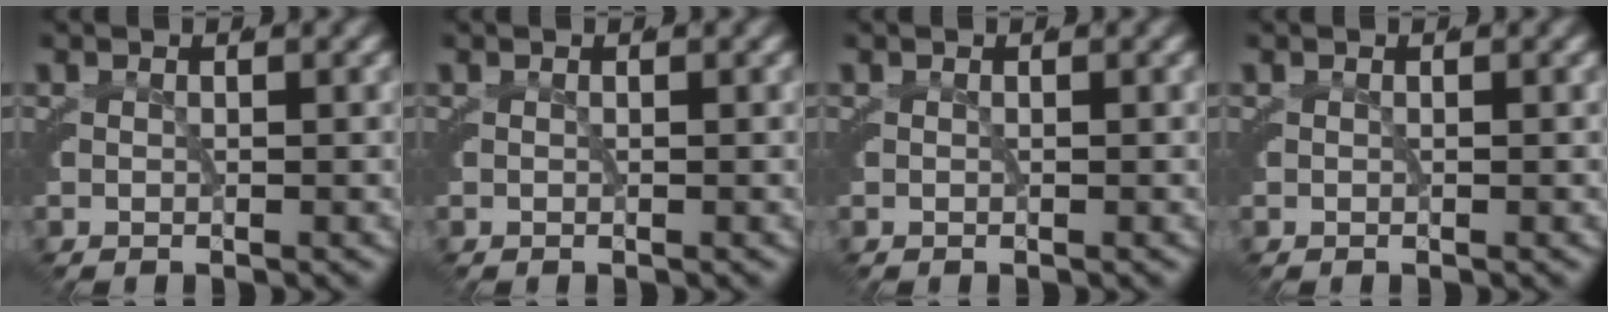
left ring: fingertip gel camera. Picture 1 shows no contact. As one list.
[{"total": 0.0}, {"total": 0.0}, {"total": 0.0}]